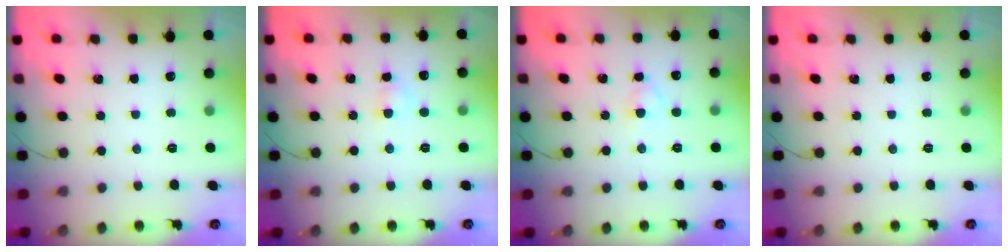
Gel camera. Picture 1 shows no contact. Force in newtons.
{"total": 2.7, "press": 2.5, "slide": 1.1}
{"total": 2.9, "press": 2.7, "slide": 1.1}
{"total": 0.0}